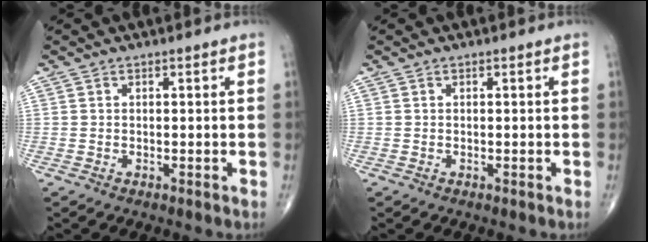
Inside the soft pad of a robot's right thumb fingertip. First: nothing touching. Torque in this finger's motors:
{"motor_torque": [-0.01, 0.01, -0.03, 0.03, 0.00]}